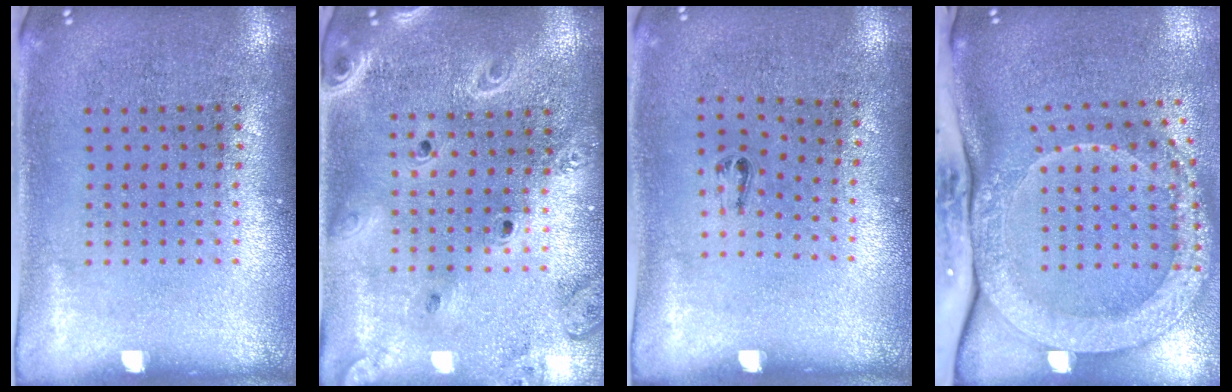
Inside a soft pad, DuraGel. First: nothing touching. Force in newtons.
{"total": 2.4, "press": 2.1, "slide": 1.2}
{"total": 0.6, "press": 0.3, "slide": 0.5}
{"total": 3.0, "press": 2.2, "slide": 2.0}